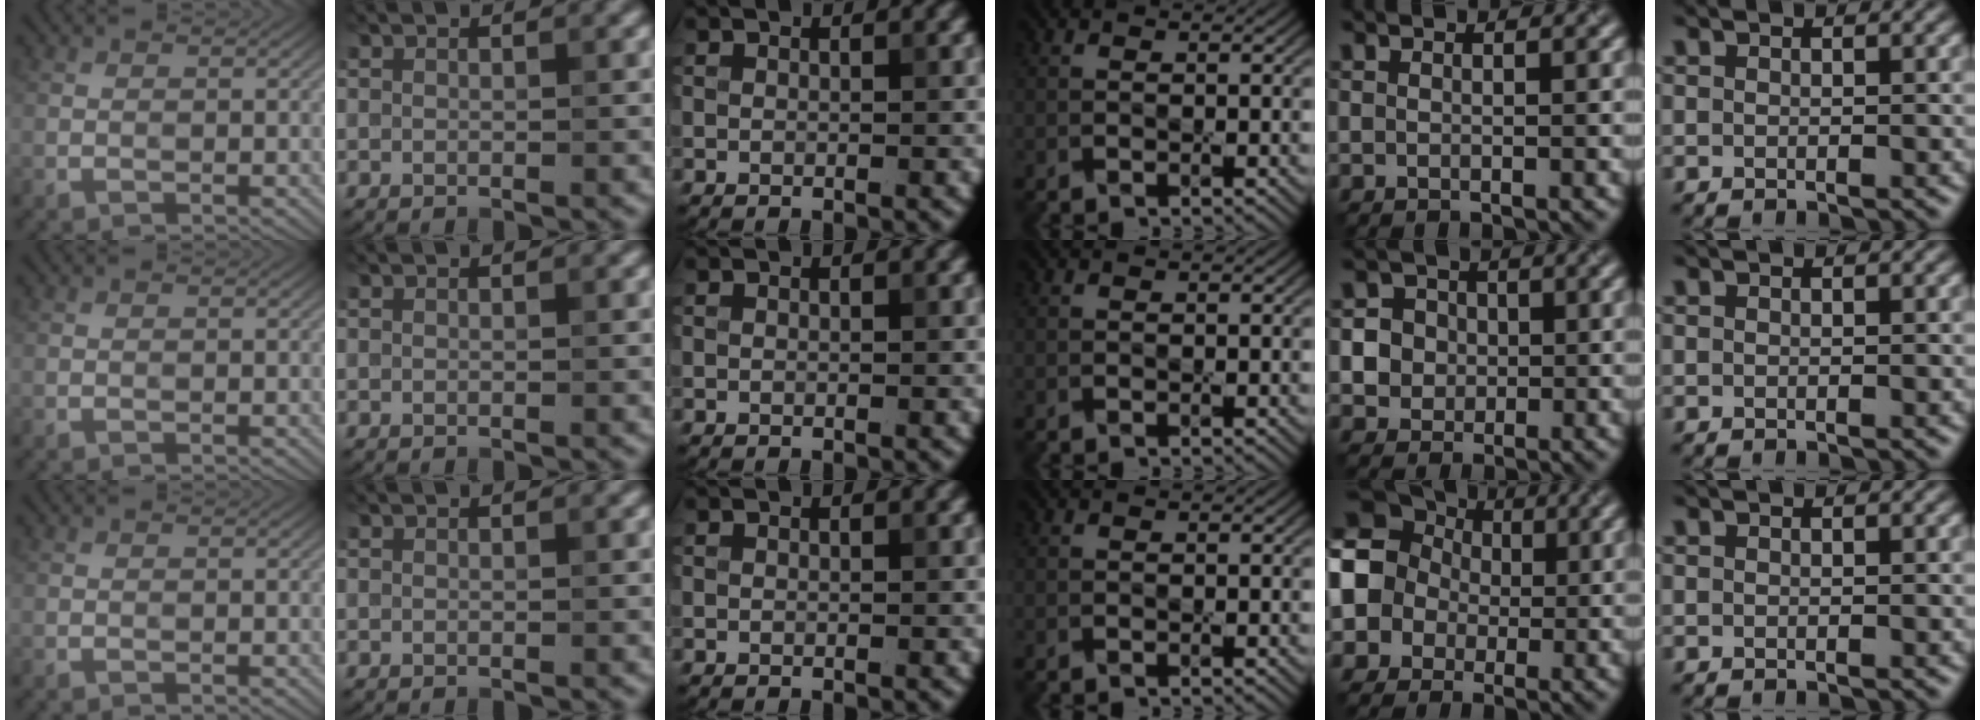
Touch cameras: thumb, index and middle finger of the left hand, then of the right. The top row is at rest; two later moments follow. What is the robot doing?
{"motion": "press", "object": "joystick"}